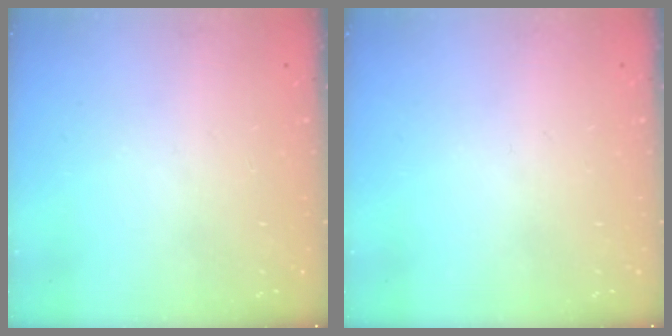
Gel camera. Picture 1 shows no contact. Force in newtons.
{"total": 0.0}